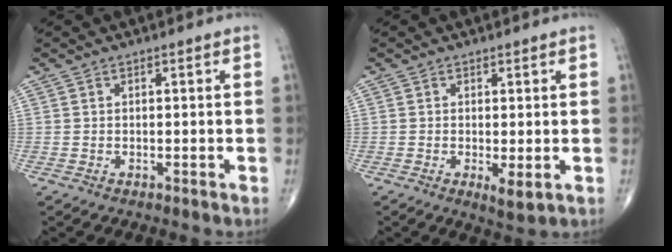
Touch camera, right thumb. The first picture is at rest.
{"total": 3.0, "force": [-0.5, 0.9, 2.8], "torque": [-0.047, -0.011, -0.008]}